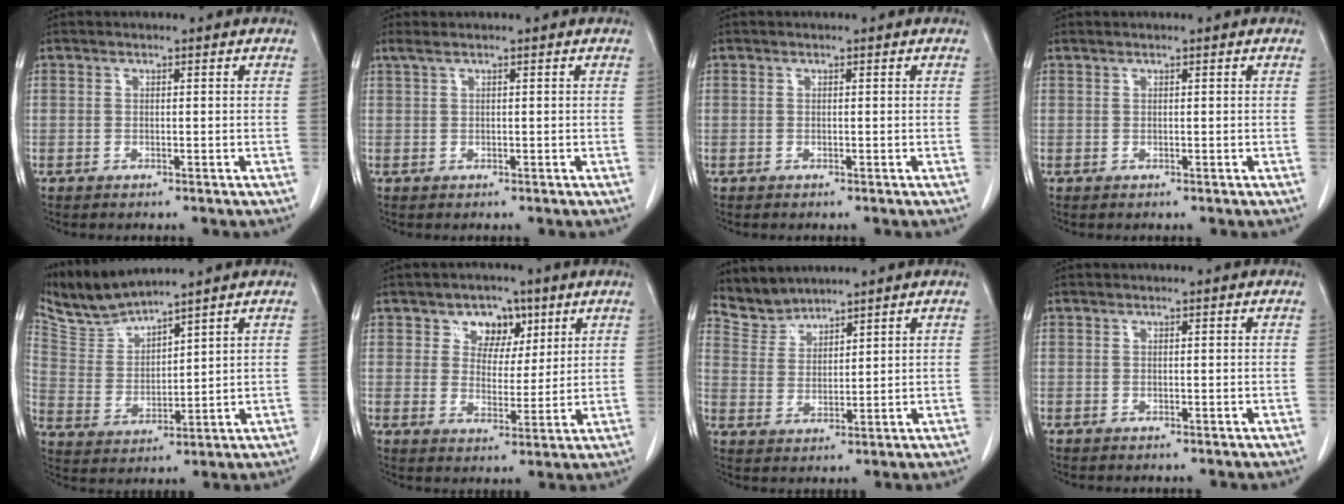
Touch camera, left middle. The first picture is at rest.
{"total": 1.2, "force": [0.8, 0.0, 0.8], "torque": [-0.025, 0.015, 0.021]}
{"total": 0.0}
{"total": 0.0}
{"total": 7.0, "force": [7.0, -0.5, 1.0], "torque": [-0.040, 0.001, 0.157]}
{"total": 6.2, "force": [3.4, 4.6, 2.6], "torque": [-0.031, 0.013, 0.057]}
{"total": 4.7, "force": [4.6, 0.8, -0.6], "torque": [0.009, 0.005, 0.103]}
{"total": 0.0}